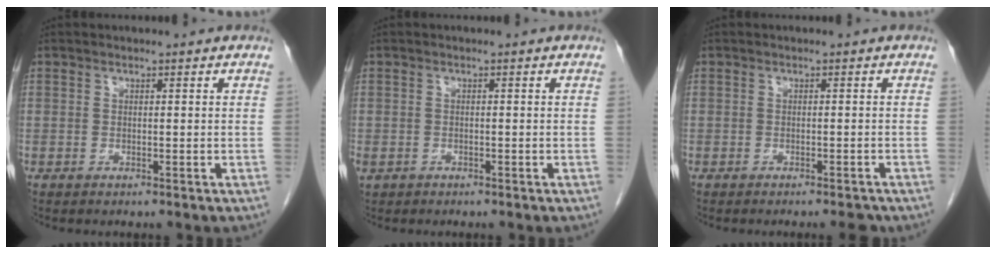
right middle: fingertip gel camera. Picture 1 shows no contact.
{"total": 1.5, "force": [-1.0, 1.1, 0.5], "torque": [-0.014, -0.002, -0.016]}
{"total": 2.1, "force": [-1.9, -0.1, 0.7], "torque": [-0.003, -0.004, -0.024]}